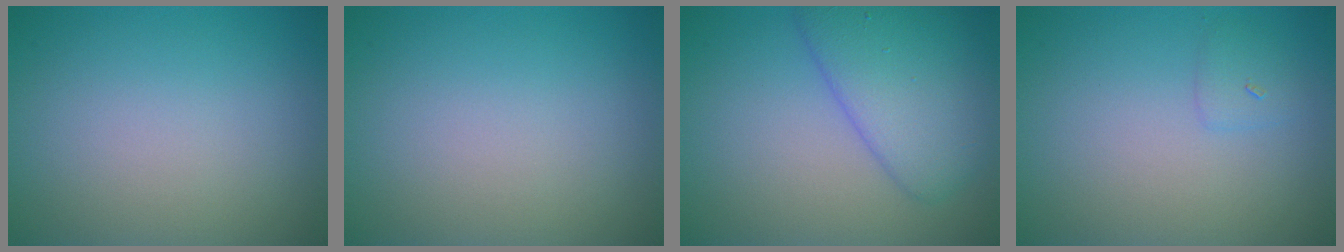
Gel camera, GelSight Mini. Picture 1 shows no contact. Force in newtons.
{"total": 0.0}
{"total": 5.4, "press": 5.4, "slide": 0.2}
{"total": 0.5, "press": 0.5, "slide": 0.0}